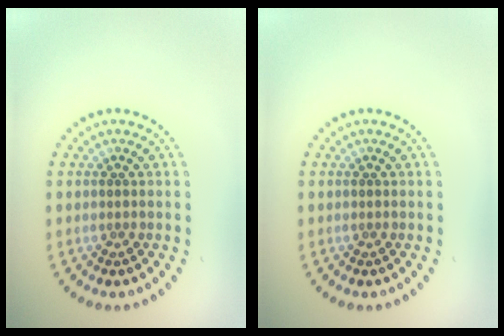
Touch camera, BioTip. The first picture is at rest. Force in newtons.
{"total": 0.0}